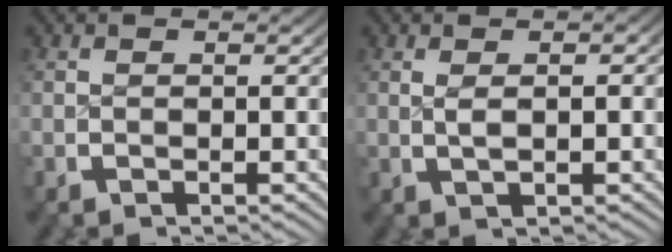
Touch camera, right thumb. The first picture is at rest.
{"total": 1.8, "force": [0.3, 0.5, 1.6], "torque": [-0.033, -0.005, 0.012]}